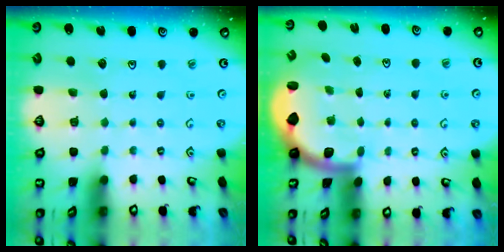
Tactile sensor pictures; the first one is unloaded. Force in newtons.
{"total": 3.3, "press": 3.1, "slide": 1.2}